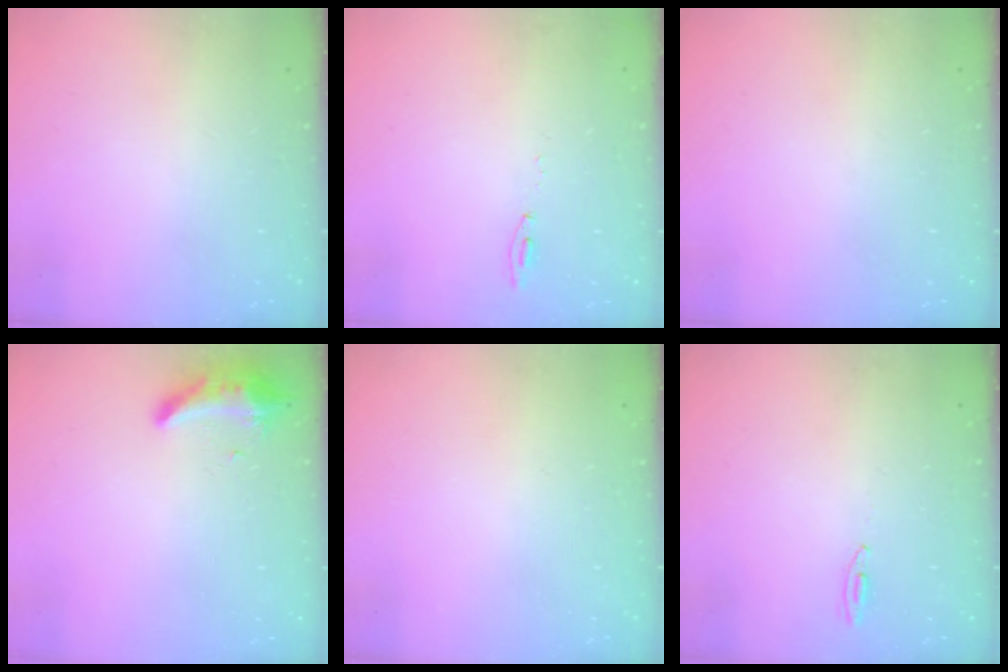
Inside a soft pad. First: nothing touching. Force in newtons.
{"total": 4.6, "press": 4.6, "slide": 0.5}
{"total": 0.0}
{"total": 8.6, "press": 8.6, "slide": 1.1}
{"total": 0.0}
{"total": 2.7, "press": 2.5, "slide": 1.0}